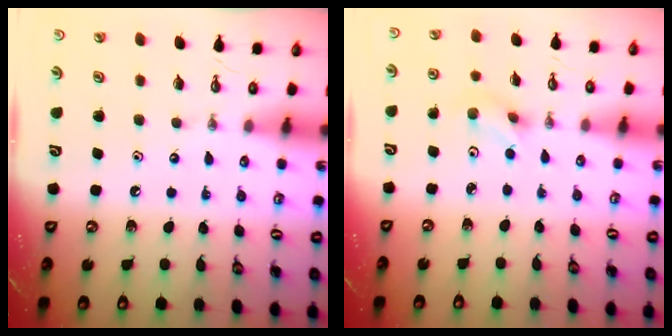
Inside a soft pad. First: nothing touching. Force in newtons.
{"total": 2.9, "press": 2.8, "slide": 0.6}